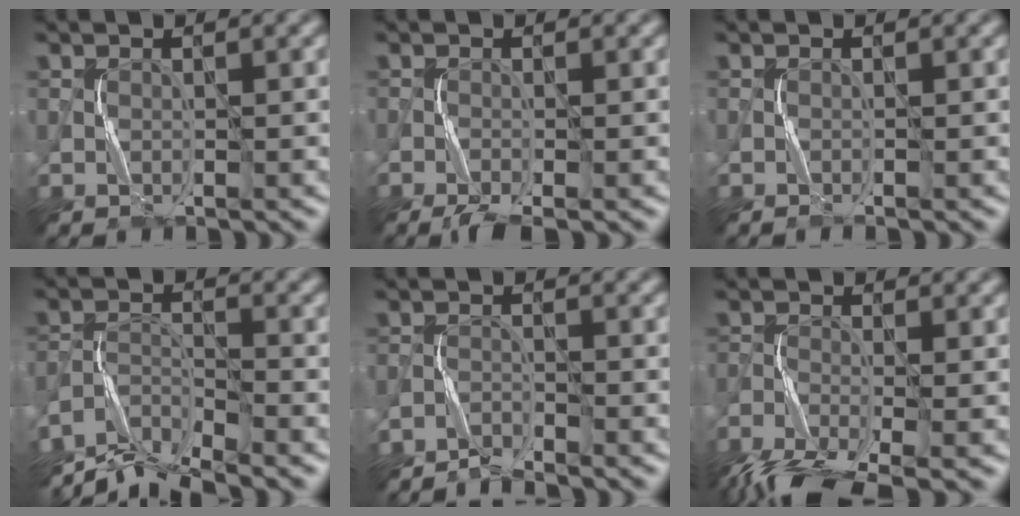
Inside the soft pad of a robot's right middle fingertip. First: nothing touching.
{"total": 1.8, "force": [-1.4, 0.0, 1.1], "torque": [-0.024, 0.003, -0.033]}
{"total": 0.0}
{"total": 5.1, "force": [-5.0, 0.4, 1.3], "torque": [-0.020, 0.003, -0.102]}
{"total": 1.9, "force": [-1.9, -0.4, -0.3], "torque": [0.004, 0.008, -0.044]}
{"total": 7.3, "force": [-5.8, 1.8, 4.0], "torque": [-0.083, -0.020, -0.118]}